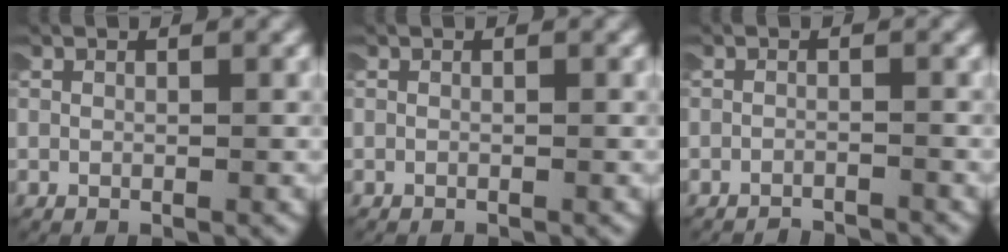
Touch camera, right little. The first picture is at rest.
{"total": 0.0}
{"total": 2.9, "force": [-2.9, 0.1, -0.1], "torque": [-0.002, -0.012, -0.043]}